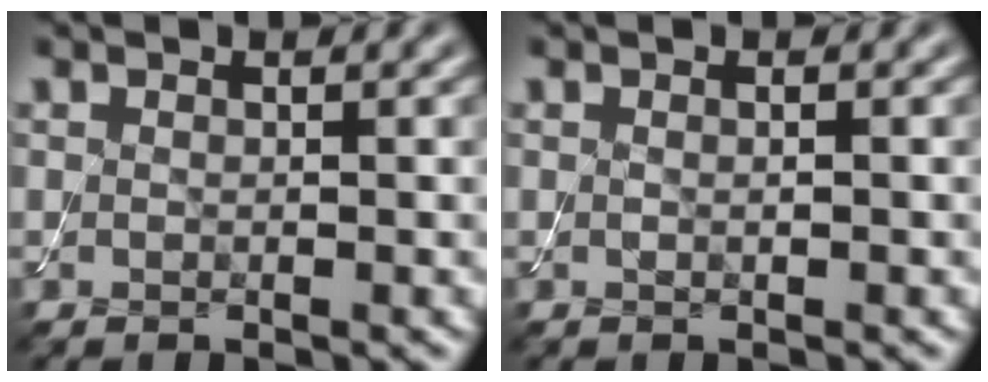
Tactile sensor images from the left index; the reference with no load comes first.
{"total": 0.5, "force": [0.0, 0.2, 0.5], "torque": [-0.010, 0.000, 0.001]}